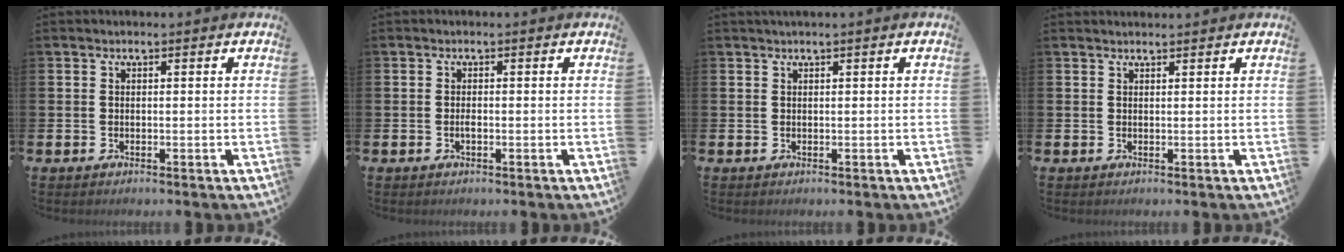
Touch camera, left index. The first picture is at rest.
{"total": 0.7, "force": [-0.3, 0.2, 0.6], "torque": [-0.020, 0.001, -0.003]}
{"total": 0.6, "force": [0.3, -0.1, 0.5], "torque": [-0.015, 0.004, 0.008]}
{"total": 0.8, "force": [0.8, 0.0, 0.0], "torque": [0.012, -0.006, 0.013]}